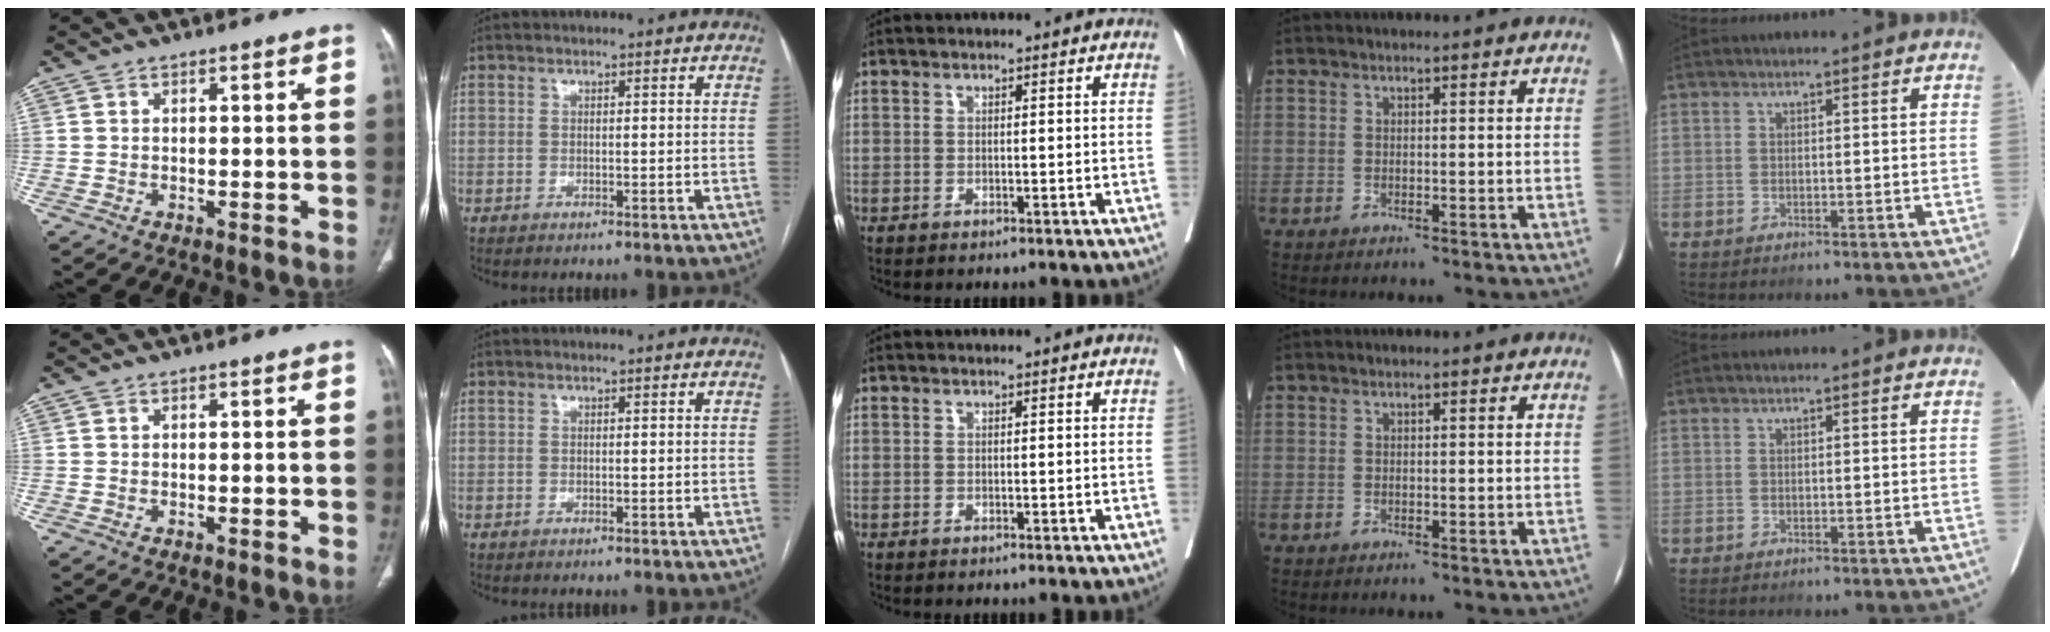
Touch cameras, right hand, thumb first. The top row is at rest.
{}